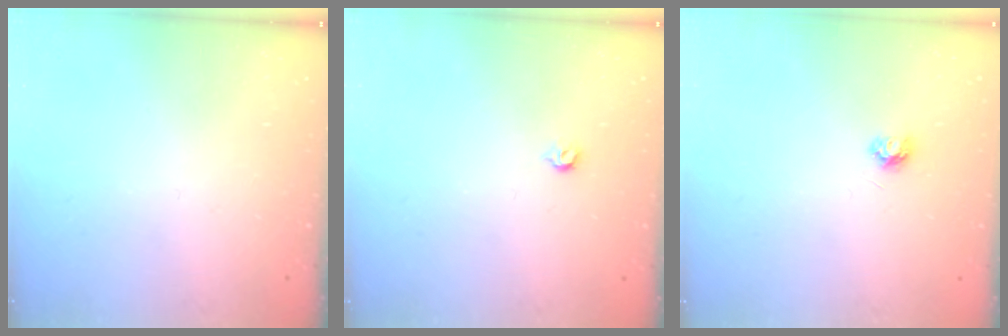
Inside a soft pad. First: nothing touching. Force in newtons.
{"total": 3.6, "press": 3.6, "slide": 0.8}
{"total": 3.9, "press": 3.8, "slide": 0.4}